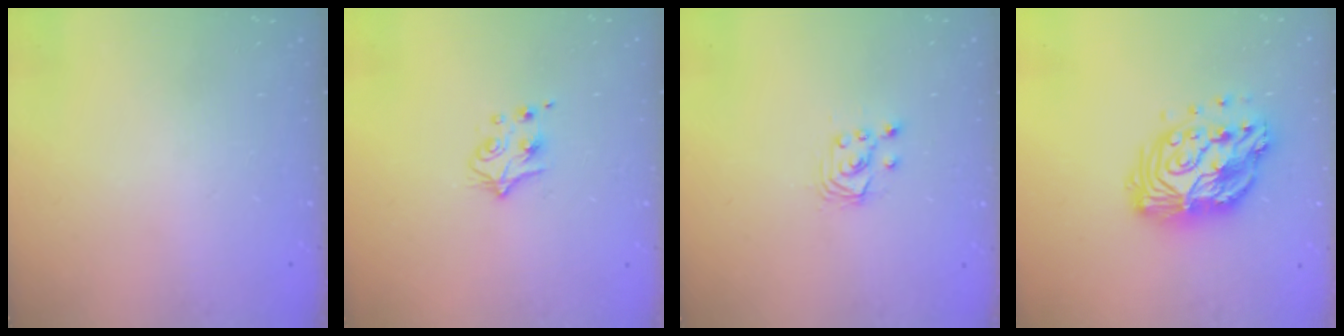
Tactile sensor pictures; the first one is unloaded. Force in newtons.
{"total": 5.0, "press": 4.9, "slide": 0.6}
{"total": 2.9, "press": 2.9, "slide": 0.2}
{"total": 15.1, "press": 15.0, "slide": 1.2}